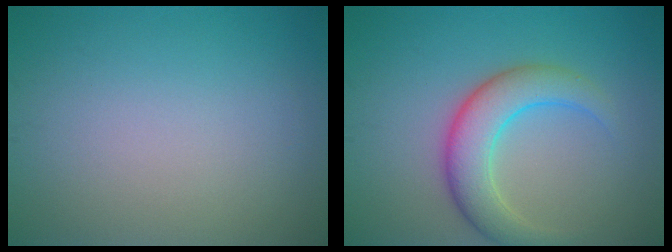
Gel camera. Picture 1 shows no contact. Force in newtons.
{"total": 5.2, "press": 5.2, "slide": 0.1}